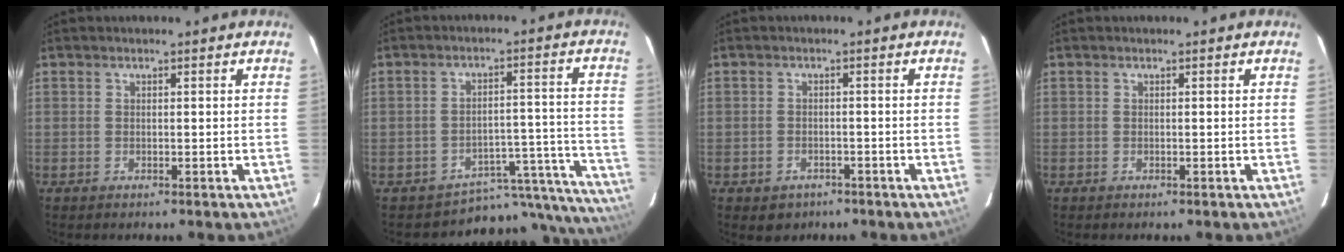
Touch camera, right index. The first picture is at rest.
{"total": 15.3, "force": [-13.8, 5.8, 3.1], "torque": [-0.014, 0.048, -0.180]}
{"total": 3.2, "force": [-1.9, 2.6, 0.7], "torque": [-0.022, 0.002, -0.021]}
{"total": 0.0}